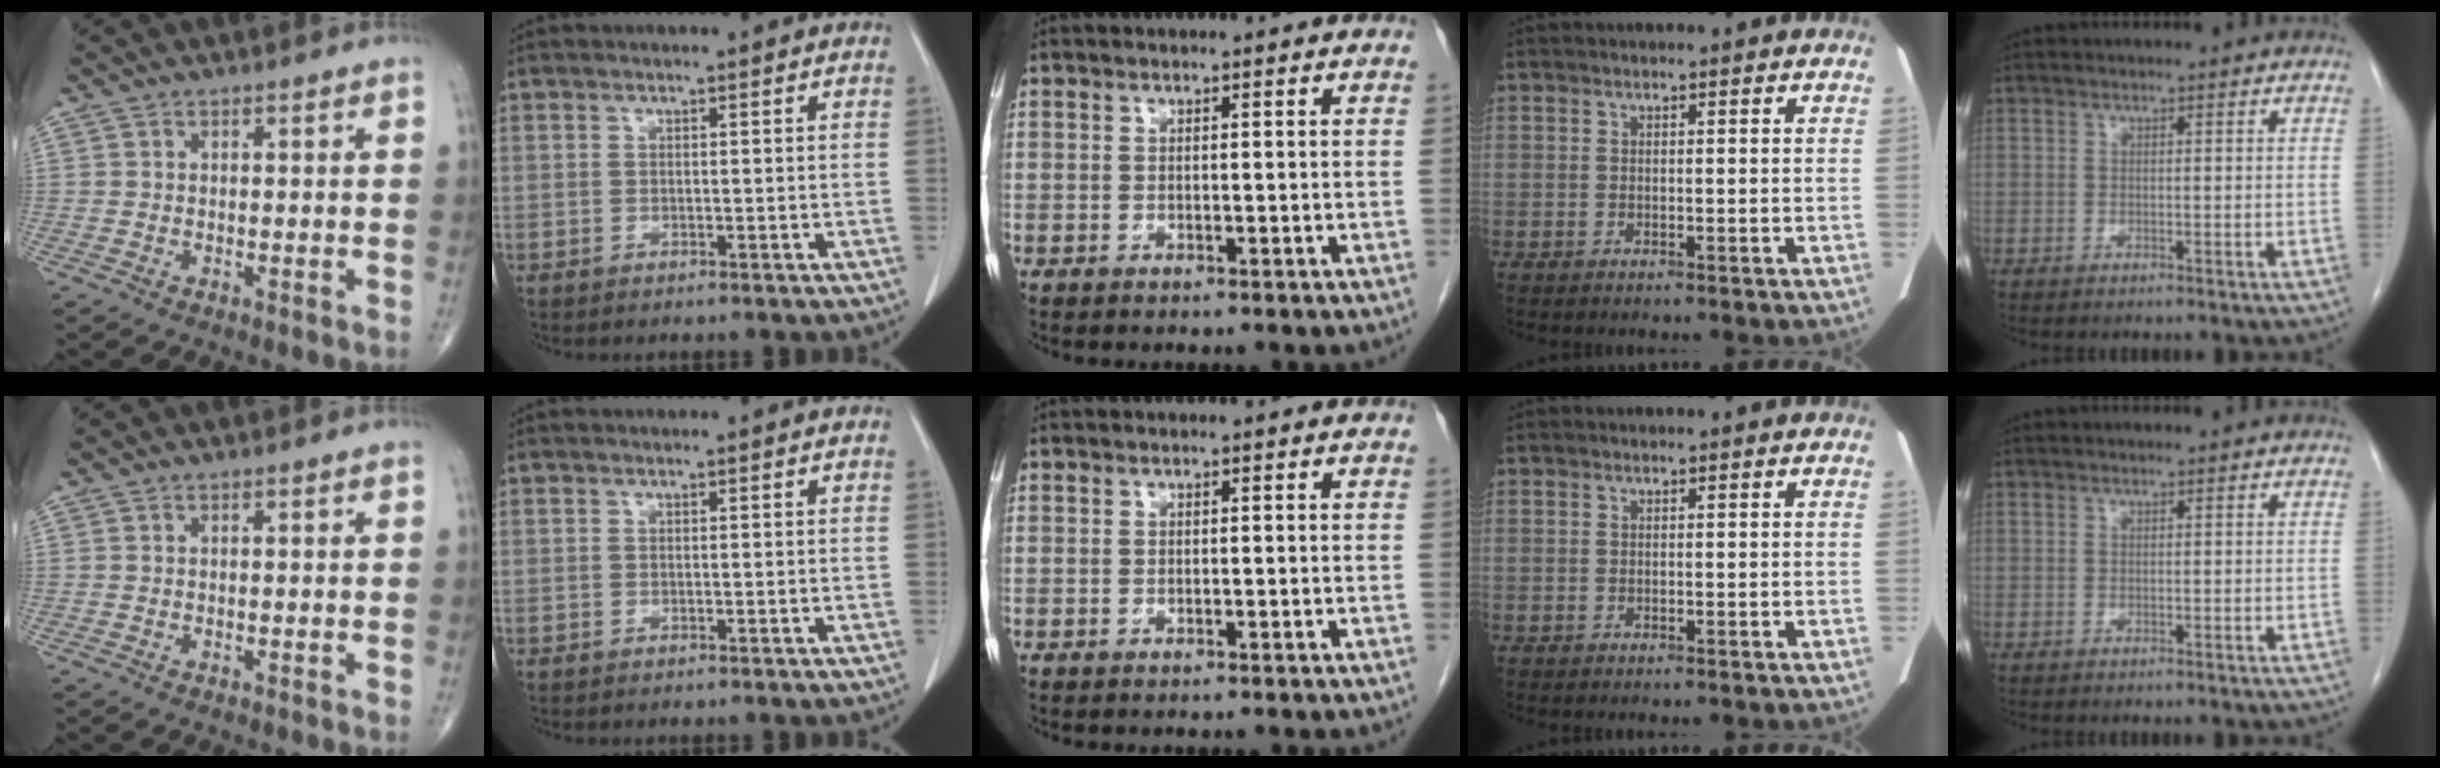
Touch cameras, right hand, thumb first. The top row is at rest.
{}